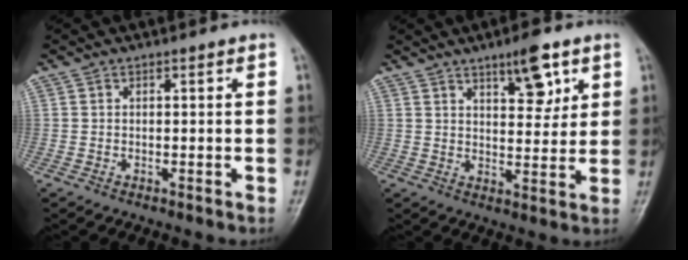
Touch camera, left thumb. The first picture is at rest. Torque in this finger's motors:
{"motor_torque": [0.06, 0.35, -0.20, -0.10, 0.20]}